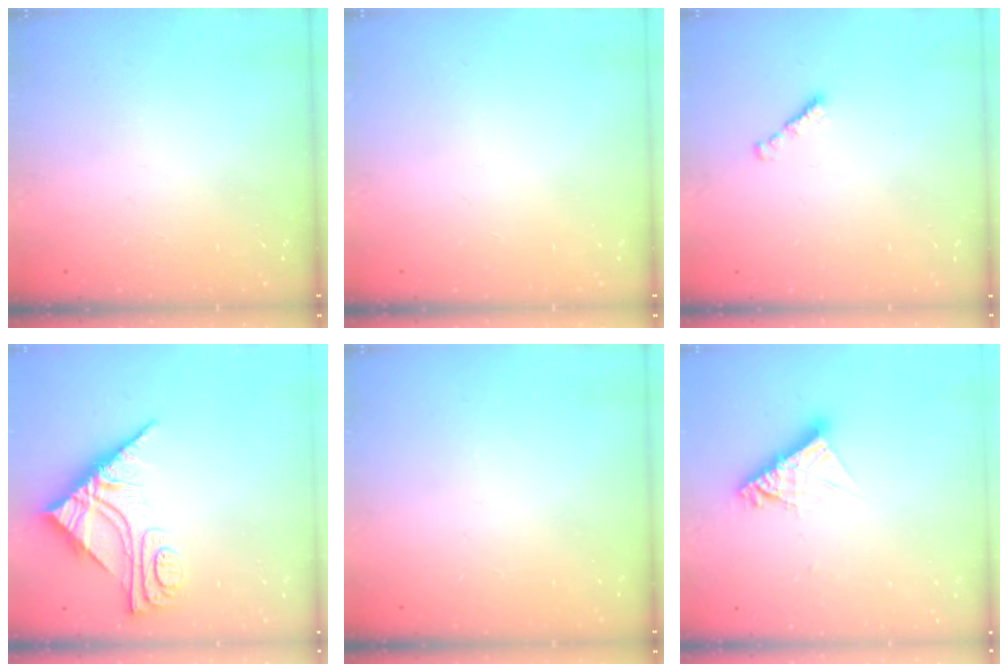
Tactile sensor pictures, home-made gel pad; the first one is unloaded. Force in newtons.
{"total": 0.0}
{"total": 1.0, "press": 0.8, "slide": 0.5}
{"total": 9.8, "press": 9.7, "slide": 0.9}
{"total": 0.0}
{"total": 9.6, "press": 9.6, "slide": 0.8}